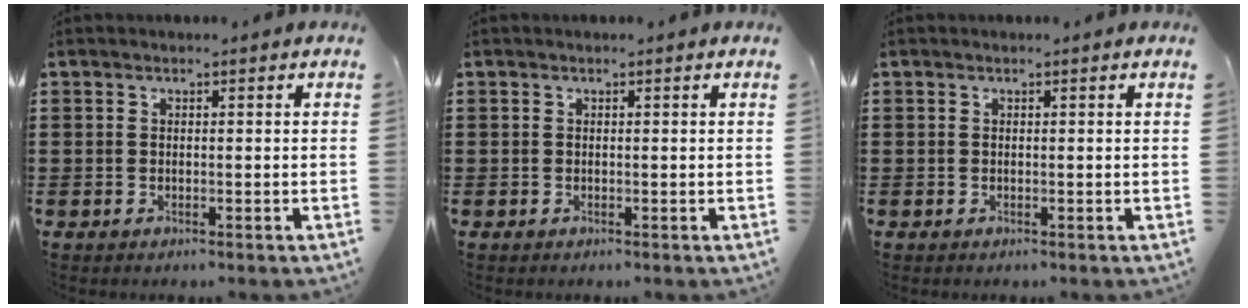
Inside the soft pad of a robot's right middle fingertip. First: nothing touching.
{"total": 0.0}
{"total": 0.0}